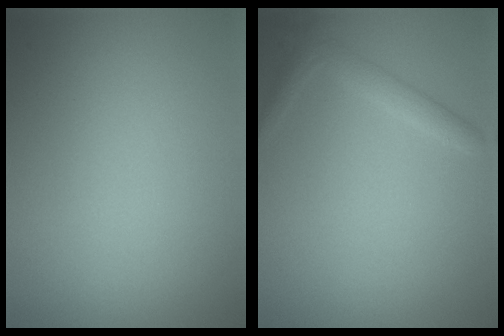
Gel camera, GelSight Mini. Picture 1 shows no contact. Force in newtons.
{"total": 1.5, "press": 1.5, "slide": 0.1}